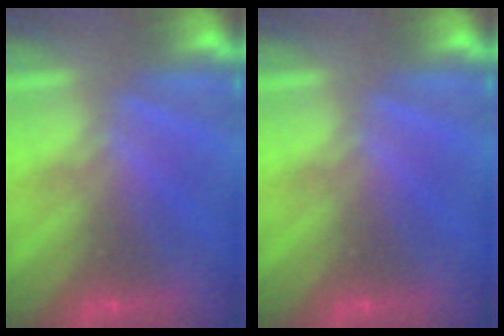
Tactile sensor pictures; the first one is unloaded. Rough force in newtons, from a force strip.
{"total": 0.0}